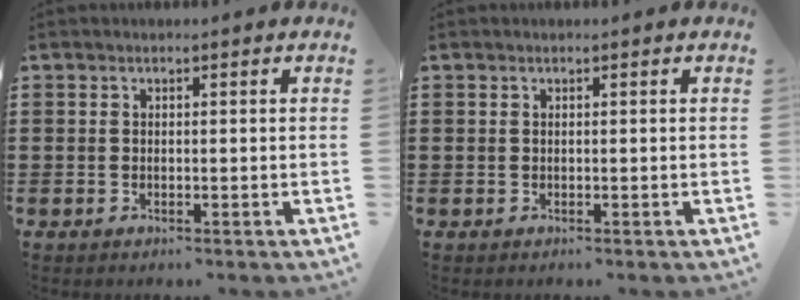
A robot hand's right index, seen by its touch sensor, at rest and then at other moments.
{"total": 0.0}